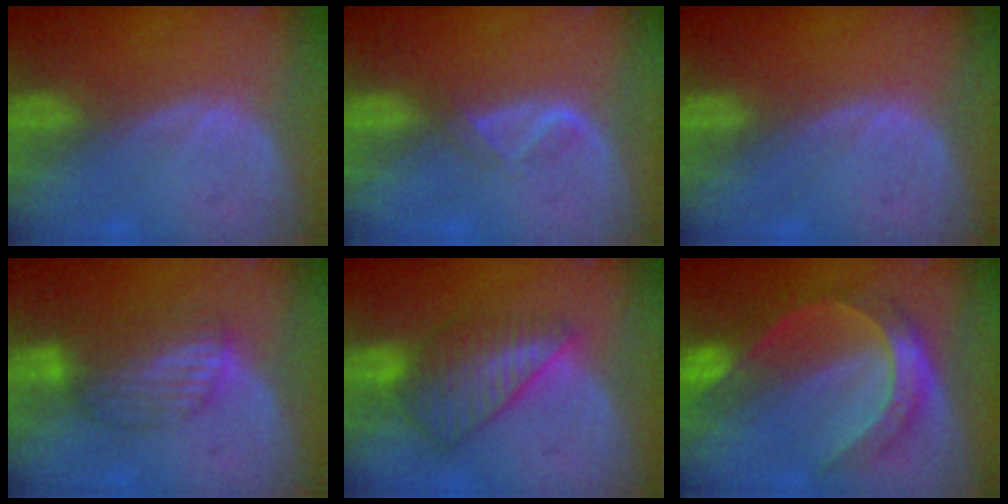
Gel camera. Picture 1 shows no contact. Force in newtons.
{"total": 1.9, "press": 1.8, "slide": 0.7}
{"total": 0.0}
{"total": 6.6, "press": 6.3, "slide": 2.0}
{"total": 7.5, "press": 6.9, "slide": 2.9}
{"total": 8.1, "press": 8.1, "slide": 0.8}